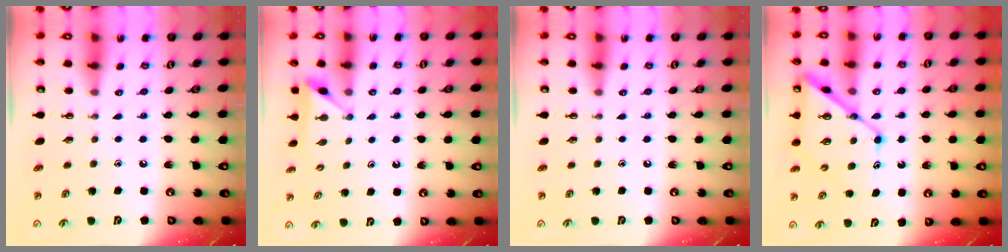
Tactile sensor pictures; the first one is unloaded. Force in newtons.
{"total": 4.1, "press": 4.0, "slide": 0.5}
{"total": 0.0}
{"total": 14.2, "press": 14.1, "slide": 1.4}